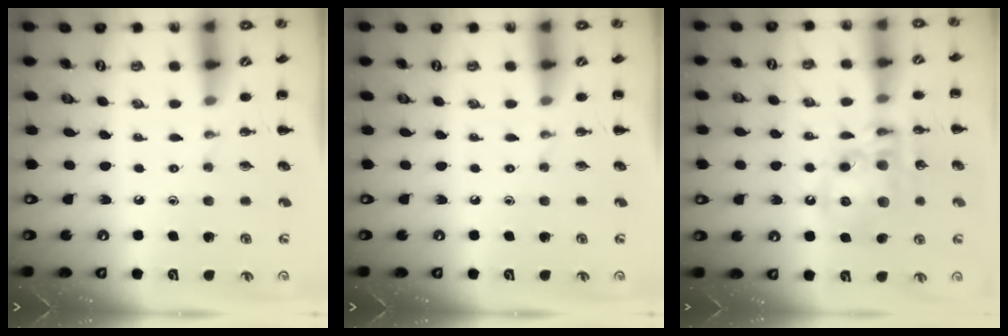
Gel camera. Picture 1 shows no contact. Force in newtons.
{"total": 0.0}
{"total": 14.3, "press": 14.0, "slide": 3.2}